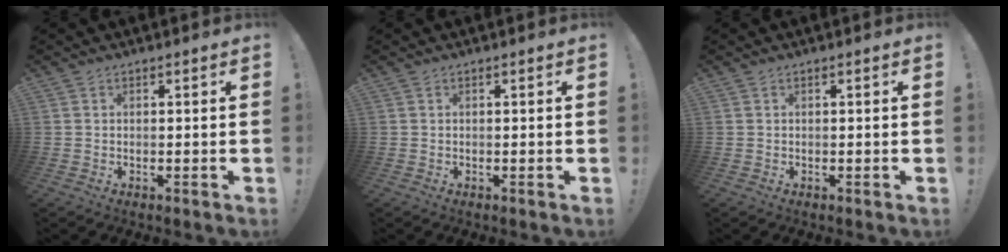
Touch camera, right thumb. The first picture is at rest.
{"total": 0.0}
{"total": 0.0}